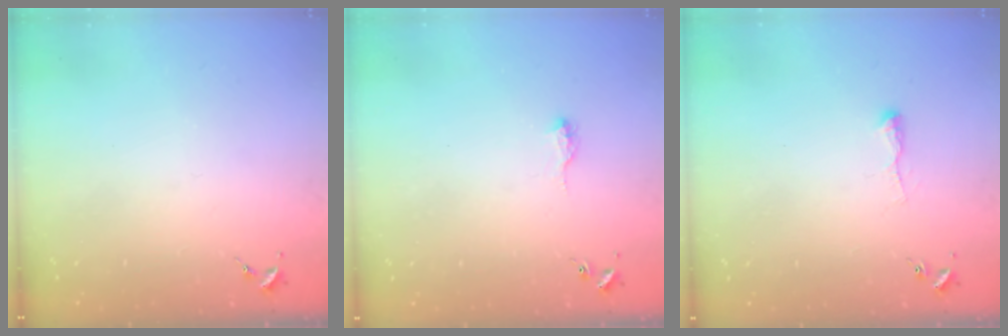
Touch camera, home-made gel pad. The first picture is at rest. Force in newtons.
{"total": 6.9, "press": 6.9, "slide": 0.9}
{"total": 4.6, "press": 4.6, "slide": 0.5}